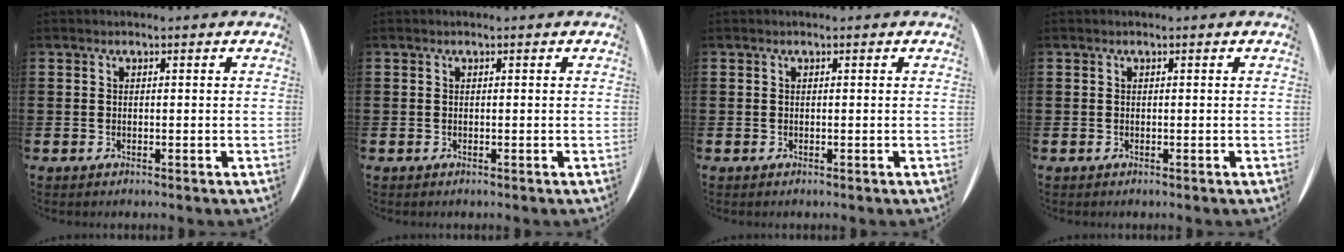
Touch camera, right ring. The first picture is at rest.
{"total": 0.0}
{"total": 0.0}
{"total": 0.0}